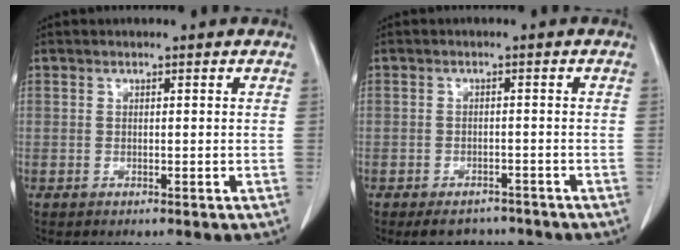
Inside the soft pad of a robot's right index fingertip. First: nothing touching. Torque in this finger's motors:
{"motor_torque": [0.42, -0.33, 0.10, 0.03]}